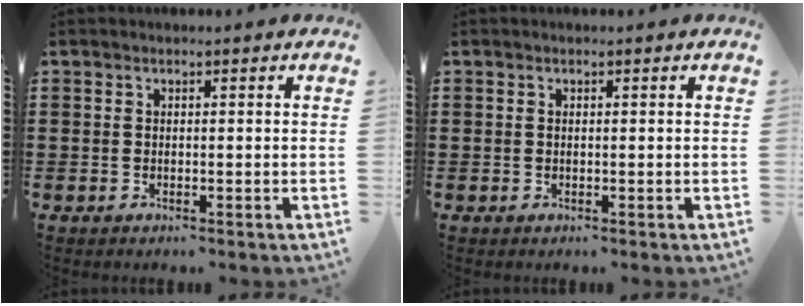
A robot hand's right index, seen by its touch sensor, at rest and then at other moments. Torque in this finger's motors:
{"motor_torque": [-0.02, -0.13, -0.03, 0.00]}